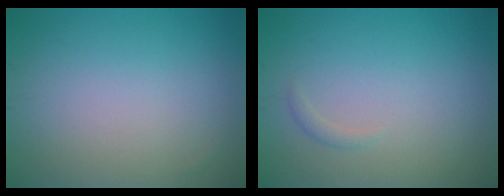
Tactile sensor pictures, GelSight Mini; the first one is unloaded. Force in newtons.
{"total": 0.7, "press": 0.7, "slide": 0.0}